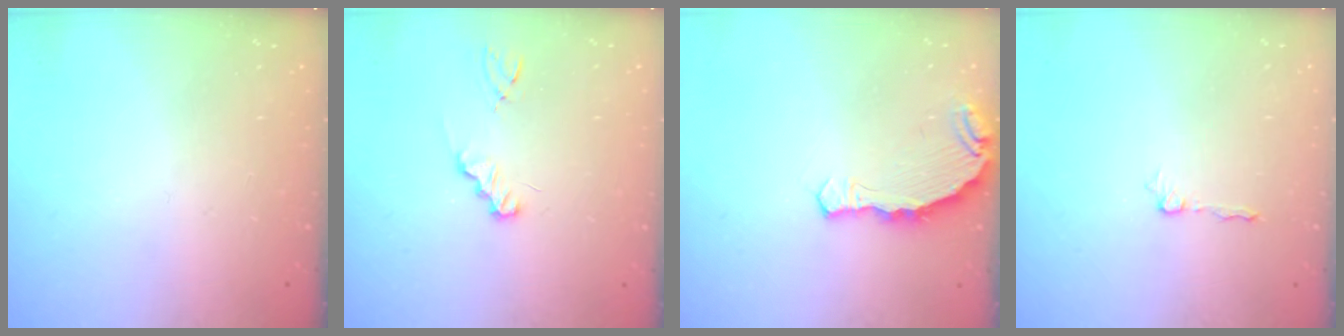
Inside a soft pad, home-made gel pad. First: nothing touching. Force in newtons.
{"total": 1.2, "press": 1.2, "slide": 0.1}
{"total": 7.8, "press": 6.4, "slide": 4.4}
{"total": 4.3, "press": 4.3, "slide": 0.3}